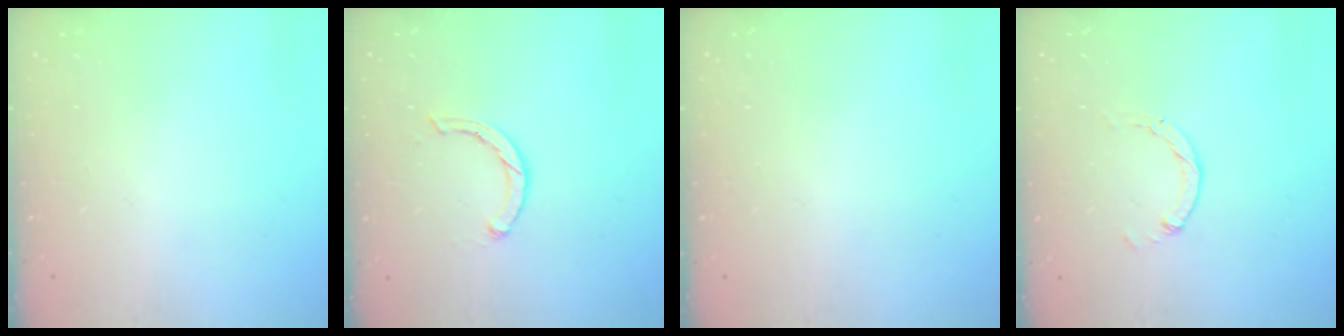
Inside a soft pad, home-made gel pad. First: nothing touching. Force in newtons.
{"total": 3.1, "press": 3.0, "slide": 0.6}
{"total": 2.4, "press": 2.4, "slide": 0.2}
{"total": 1.5, "press": 1.5, "slide": 0.2}